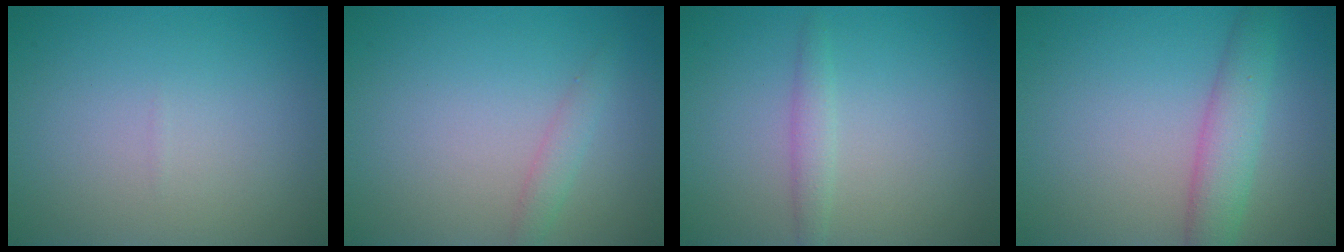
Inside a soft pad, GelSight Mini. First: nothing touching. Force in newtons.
{"total": 1.4, "press": 1.4, "slide": 0.1}
{"total": 1.4, "press": 1.4, "slide": 0.0}
{"total": 3.7, "press": 3.7, "slide": 0.1}